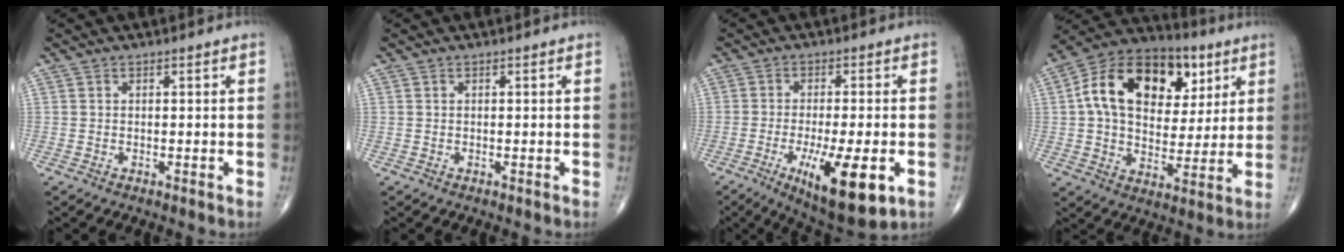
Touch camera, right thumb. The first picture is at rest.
{"total": 0.0}
{"total": 14.1, "force": [-4.9, 4.0, 12.6], "torque": [-0.205, -0.013, -0.067]}
{"total": 21.5, "force": [6.4, 14.1, 15.0], "torque": [-0.220, 0.007, 0.098]}